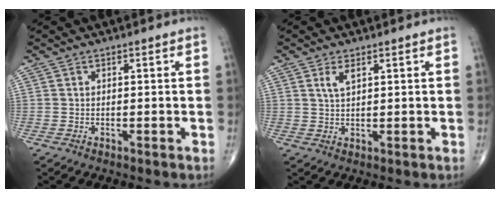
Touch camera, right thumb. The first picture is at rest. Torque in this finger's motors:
{"motor_torque": [0.00, 0.02, 0.11, -0.03, 0.09]}